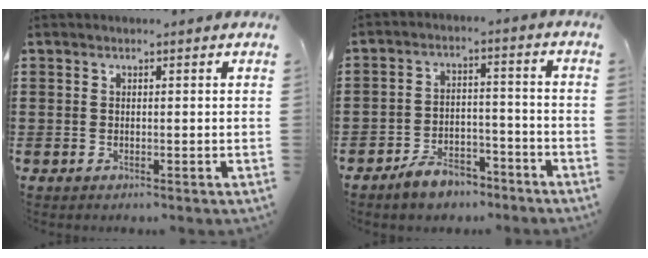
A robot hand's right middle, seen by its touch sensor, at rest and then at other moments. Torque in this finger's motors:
{"motor_torque": [2.14, 0.00, 0.22, 0.08]}